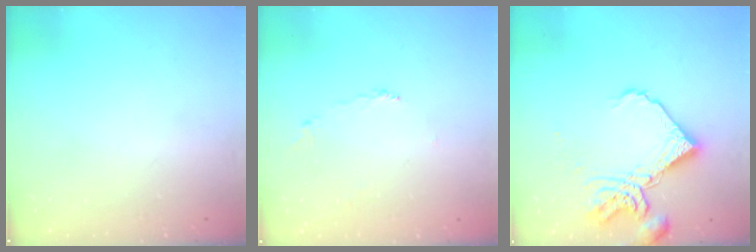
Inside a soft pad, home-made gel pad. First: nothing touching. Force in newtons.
{"total": 2.2, "press": 2.1, "slide": 0.4}
{"total": 13.7, "press": 13.6, "slide": 1.7}